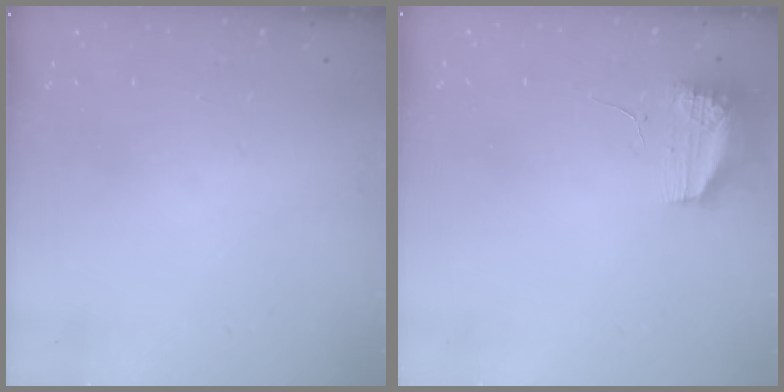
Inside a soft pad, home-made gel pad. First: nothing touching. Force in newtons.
{"total": 9.9, "press": 9.9, "slide": 0.6}